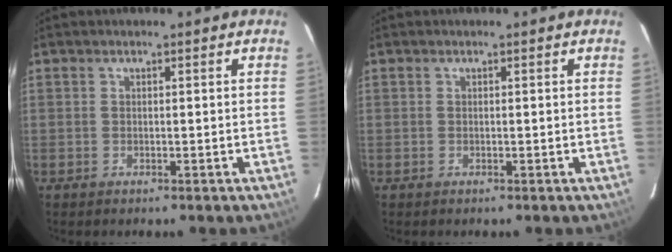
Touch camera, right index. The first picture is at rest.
{"total": 0.0}